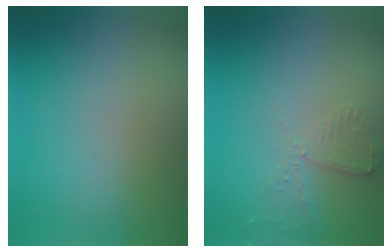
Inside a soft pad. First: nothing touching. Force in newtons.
{"total": 2.0, "press": 2.0, "slide": 0.3}